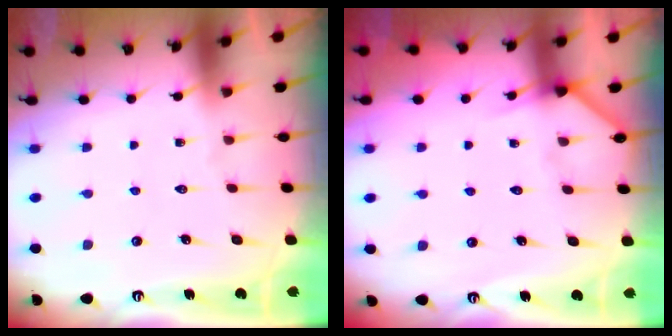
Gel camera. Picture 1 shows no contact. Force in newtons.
{"total": 4.3, "press": 4.3, "slide": 0.6}